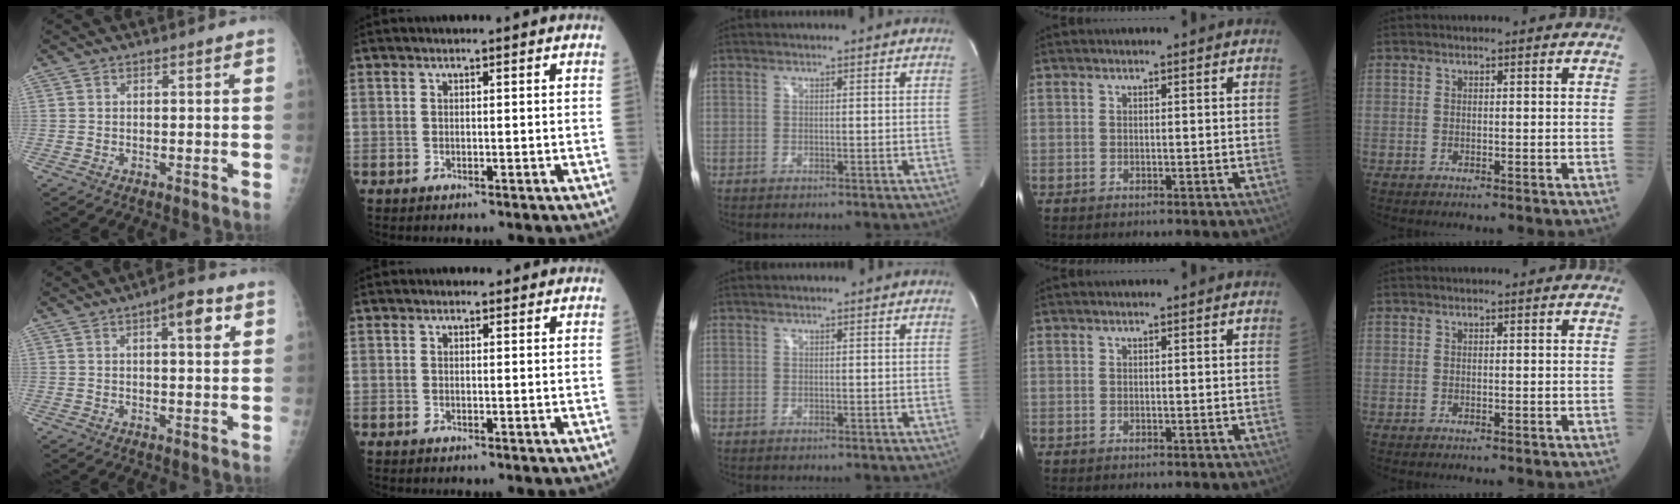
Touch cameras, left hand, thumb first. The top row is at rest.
{"thumb": {"total": 5.7, "force": [2.4, 1.8, 4.8], "torque": [-0.057, -0.004, 0.028]}, "index": {"total": 1.0, "force": [0.9, 0.6, 0.0], "torque": [-0.005, 0.002, 0.007]}}